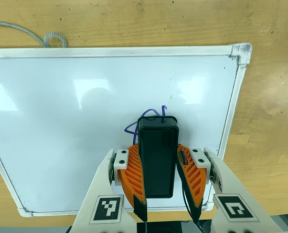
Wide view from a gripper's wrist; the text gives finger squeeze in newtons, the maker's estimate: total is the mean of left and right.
{"total": 10.5, "left": 10.9, "right": 10.1}